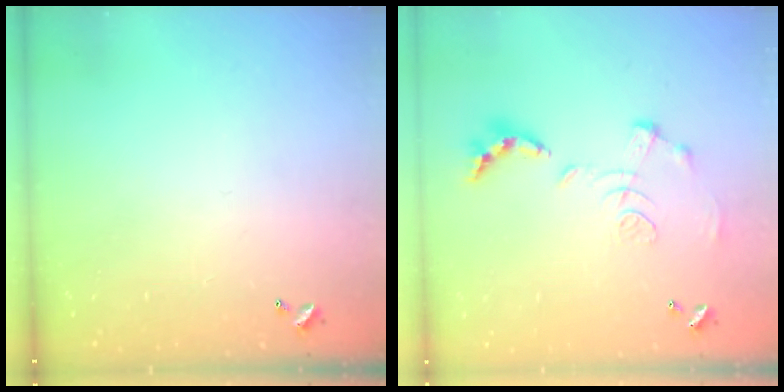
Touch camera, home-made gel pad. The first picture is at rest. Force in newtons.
{"total": 1.2, "press": 0.4, "slide": 1.1}